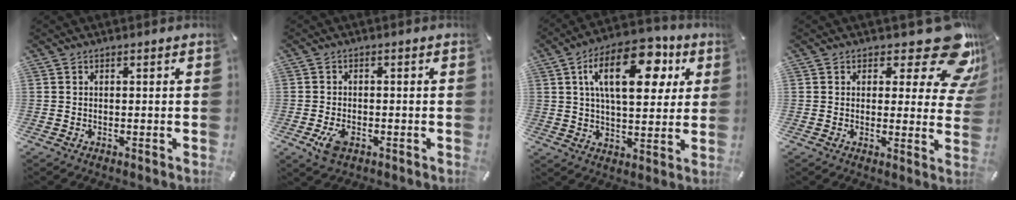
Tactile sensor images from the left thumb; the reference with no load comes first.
{"total": 4.4, "force": [-1.7, 2.6, 3.0], "torque": [-0.070, 0.001, -0.032]}
{"total": 19.3, "force": [7.6, 9.9, 14.8], "torque": [-0.236, -0.012, 0.120]}
{"total": 15.3, "force": [8.8, 6.2, 10.9], "torque": [-0.133, -0.062, 0.149]}